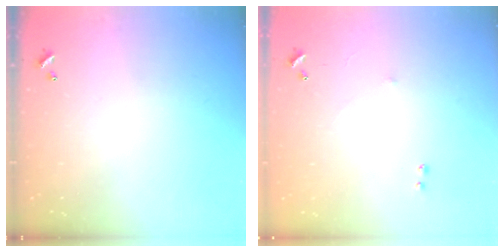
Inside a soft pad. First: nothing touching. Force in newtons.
{"total": 5.7, "press": 5.6, "slide": 0.8}